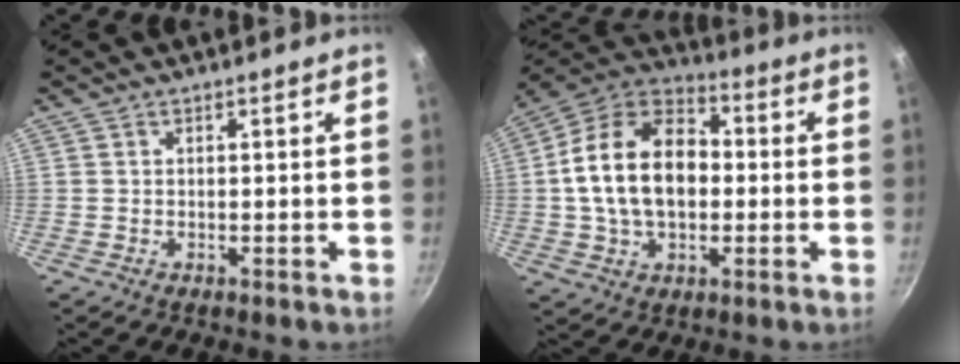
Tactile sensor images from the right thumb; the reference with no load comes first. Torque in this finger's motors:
{"motor_torque": [0.72, 3.23, 1.63, 0.08, 0.43]}